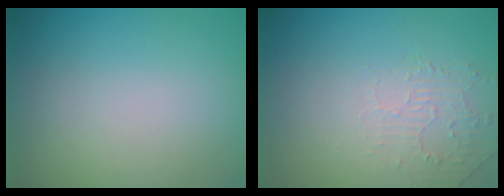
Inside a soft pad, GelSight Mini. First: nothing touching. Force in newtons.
{"total": 1.9, "press": 0.3, "slide": 1.9}